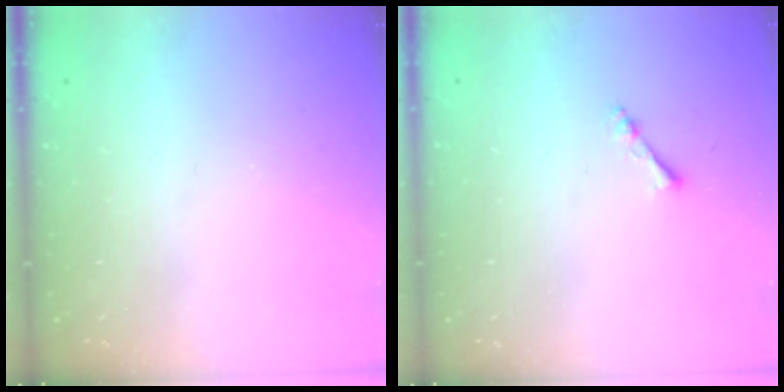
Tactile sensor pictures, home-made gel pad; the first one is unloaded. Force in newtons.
{"total": 1.1, "press": 1.1, "slide": 0.2}